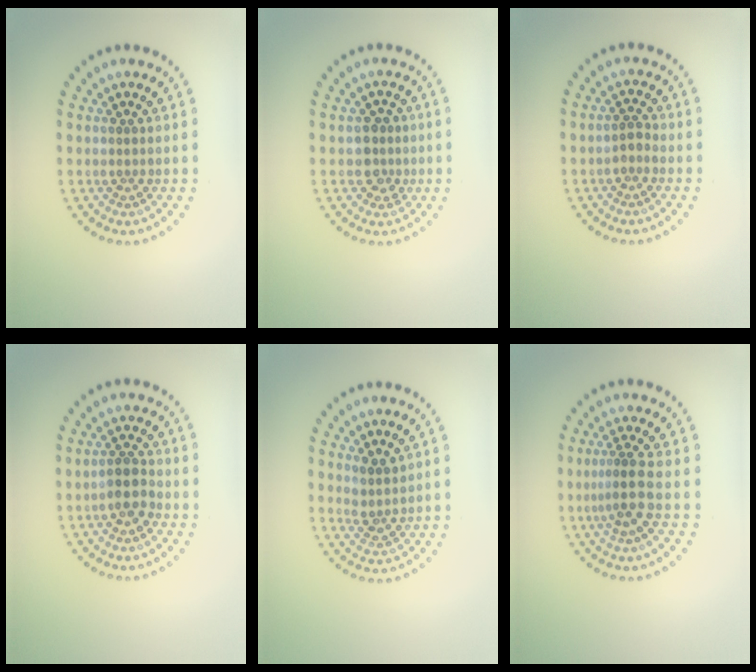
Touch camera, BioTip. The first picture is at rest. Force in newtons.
{"total": 2.2, "press": 2.0, "slide": 0.8}
{"total": 1.0, "press": 0.9, "slide": 0.4}
{"total": 2.5, "press": 2.3, "slide": 1.0}
{"total": 1.9, "press": 1.5, "slide": 1.1}
{"total": 2.8, "press": 2.2, "slide": 1.8}